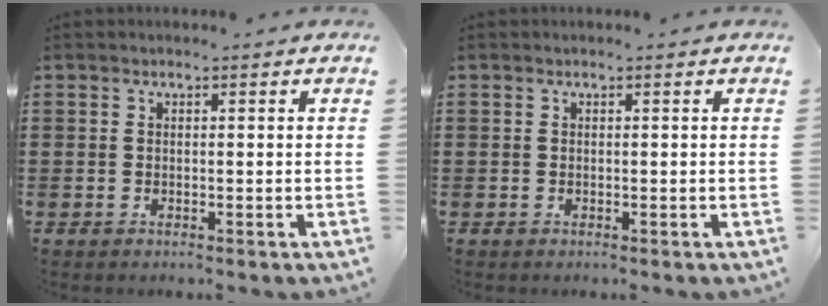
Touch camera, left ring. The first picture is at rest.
{"total": 0.0}